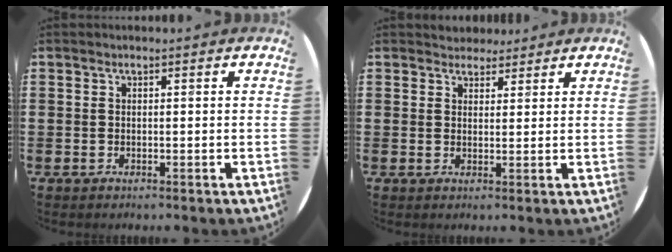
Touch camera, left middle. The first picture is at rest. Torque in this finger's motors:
{"motor_torque": [0.37, -0.31, -0.01, 0.00]}